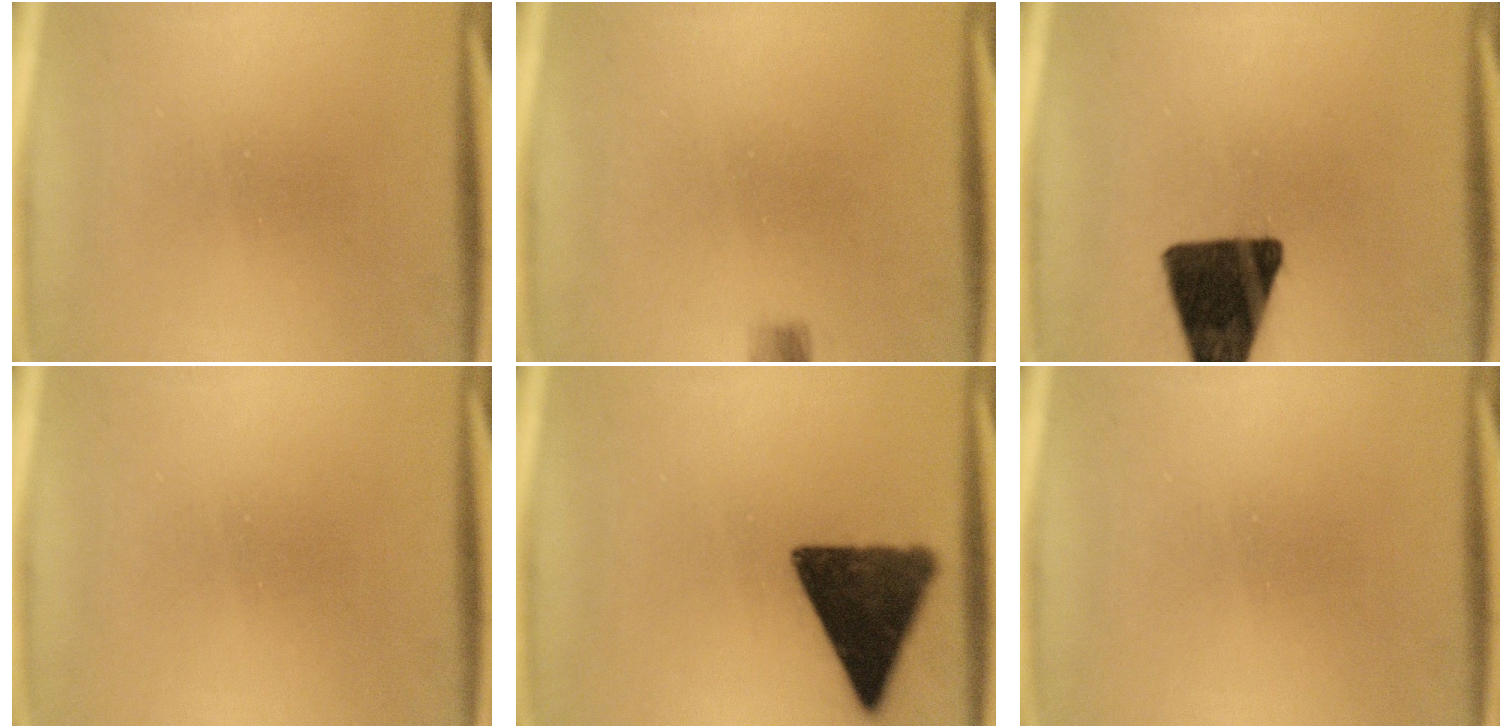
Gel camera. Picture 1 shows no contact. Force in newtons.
{"total": 1.6}
{"total": 16.1}
{"total": 0.0}
{"total": 13.2}
{"total": 0.0}